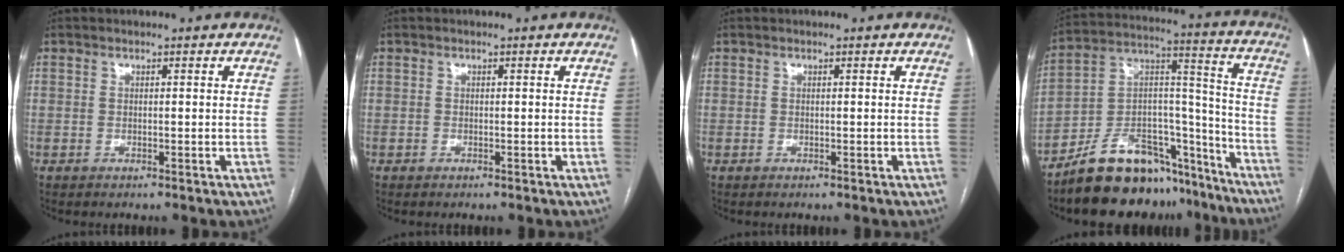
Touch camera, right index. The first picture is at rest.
{"total": 0.0}
{"total": 0.0}
{"total": 19.5, "force": [-15.9, 7.7, 8.2], "torque": [-0.121, 0.059, -0.262]}